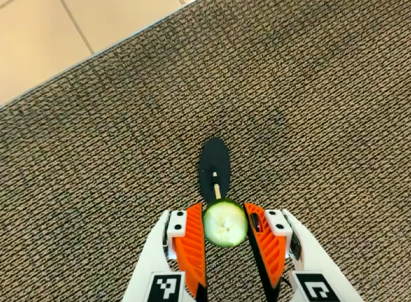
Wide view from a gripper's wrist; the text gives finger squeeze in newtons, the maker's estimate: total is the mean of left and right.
{"total": 7.2, "left": 7.1, "right": 7.3}